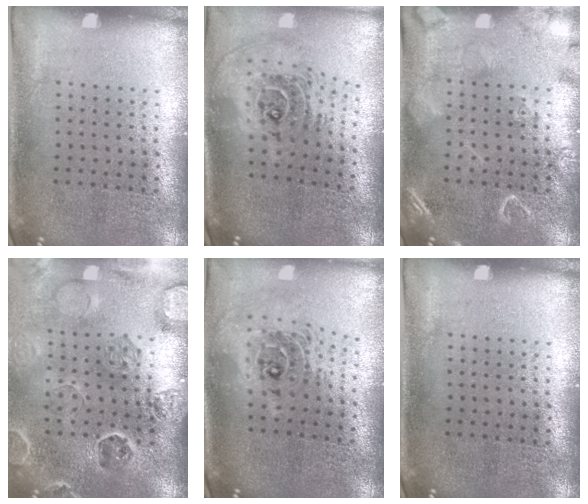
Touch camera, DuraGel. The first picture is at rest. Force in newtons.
{"total": 2.4, "press": 1.7, "slide": 1.7}
{"total": 2.9, "press": 2.9, "slide": 0.4}
{"total": 2.7, "press": 2.7, "slide": 0.3}
{"total": 2.0, "press": 1.6, "slide": 1.3}
{"total": 0.0}